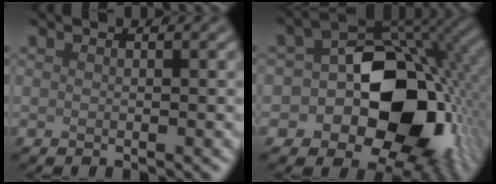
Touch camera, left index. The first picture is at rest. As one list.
[{"total": 14.9, "force": [-2.6, 10.6, 10.2], "torque": [-0.140, -0.008, -0.040]}]